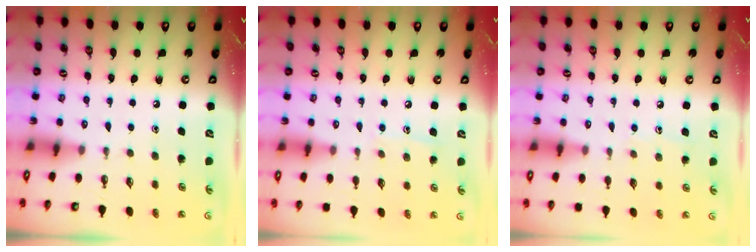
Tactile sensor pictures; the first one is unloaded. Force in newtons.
{"total": 6.3, "press": 6.3, "slide": 0.5}
{"total": 5.5, "press": 5.5, "slide": 0.6}